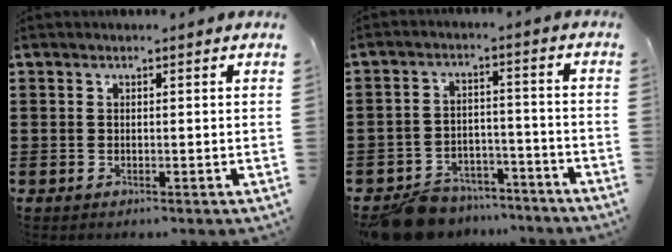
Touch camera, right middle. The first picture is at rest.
{"total": 8.2, "force": [-7.7, 2.2, 1.7], "torque": [-0.036, 0.023, -0.149]}